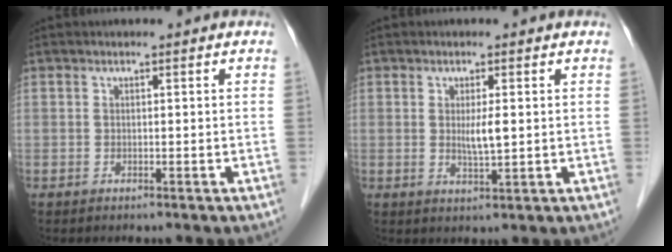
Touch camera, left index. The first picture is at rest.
{"total": 3.1, "force": [0.3, 0.4, 3.0], "torque": [-0.058, -0.005, 0.009]}